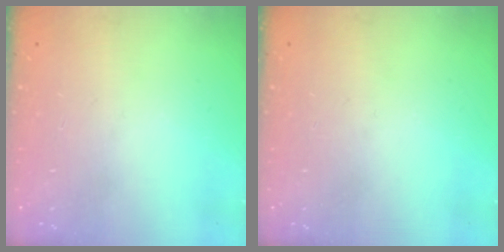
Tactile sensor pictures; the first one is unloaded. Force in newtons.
{"total": 0.0}